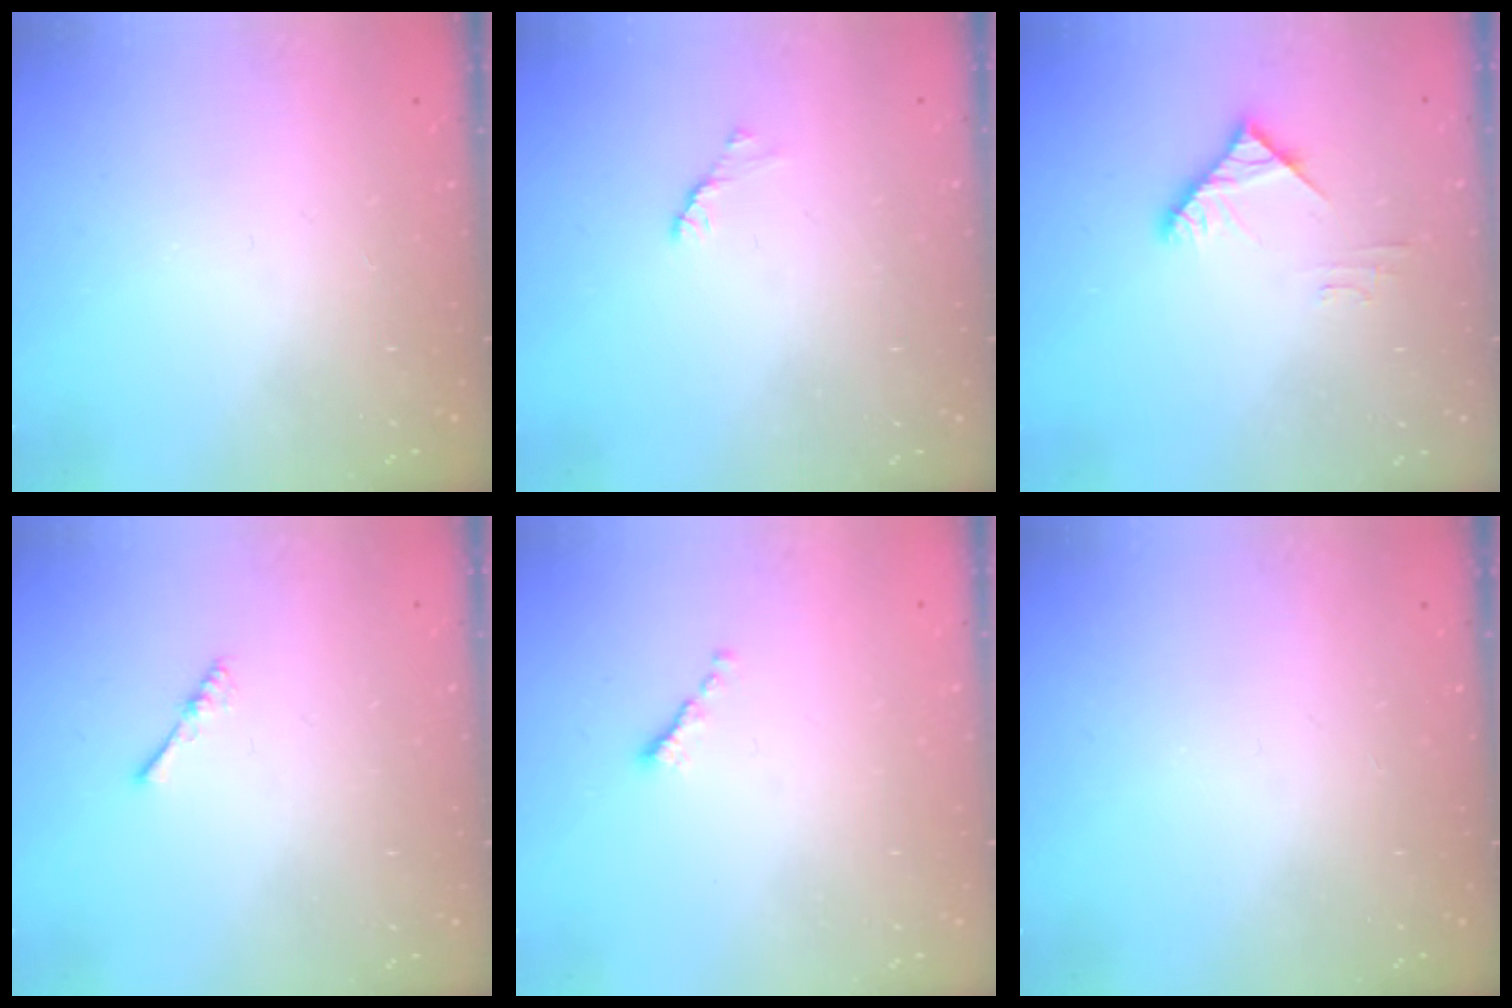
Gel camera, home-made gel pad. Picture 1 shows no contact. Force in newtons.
{"total": 1.7, "press": 1.6, "slide": 0.4}
{"total": 5.6, "press": 5.6, "slide": 0.6}
{"total": 2.4, "press": 2.4, "slide": 0.5}
{"total": 0.0}
{"total": 0.0}